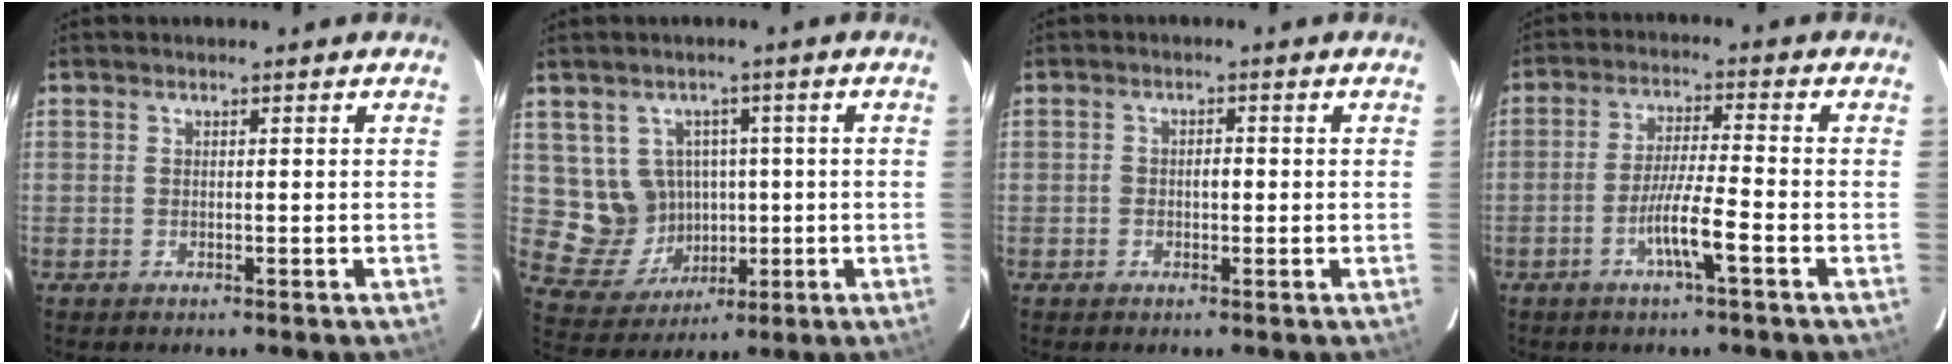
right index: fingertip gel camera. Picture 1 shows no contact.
{"total": 8.6, "force": [1.2, 8.0, 2.8], "torque": [-0.055, 0.023, 0.047]}
{"total": 1.8, "force": [-0.3, 1.0, 1.5], "torque": [-0.024, 0.005, -0.005]}
{"total": 6.6, "force": [-2.9, -0.2, 6.0], "torque": [-0.113, -0.002, -0.056]}